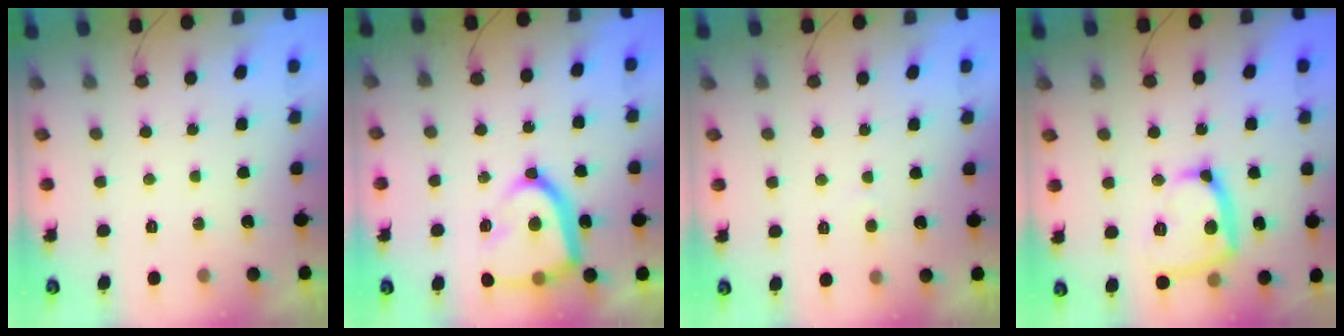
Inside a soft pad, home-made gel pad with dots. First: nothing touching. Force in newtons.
{"total": 19.0, "press": 18.9, "slide": 1.7}
{"total": 1.7, "press": 1.7, "slide": 0.2}
{"total": 15.2, "press": 15.1, "slide": 1.4}